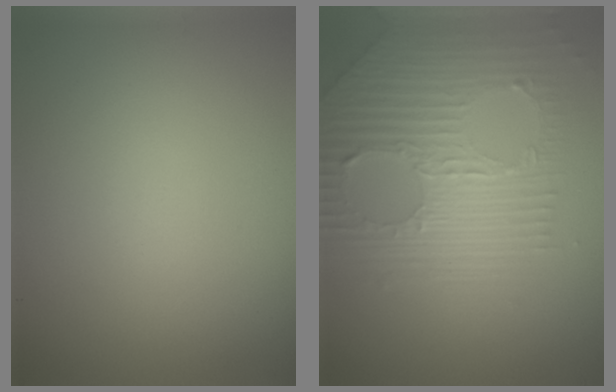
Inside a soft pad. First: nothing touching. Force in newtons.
{"total": 7.1, "press": 4.6, "slide": 5.4}